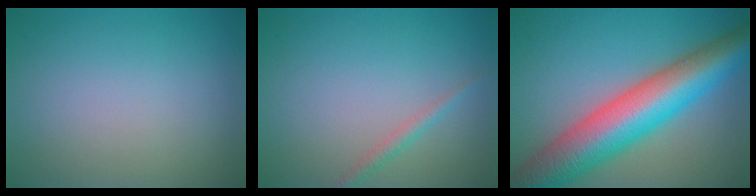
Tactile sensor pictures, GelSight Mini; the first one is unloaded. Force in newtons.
{"total": 1.2, "press": 1.2, "slide": 0.1}
{"total": 11.7, "press": 11.7, "slide": 0.5}